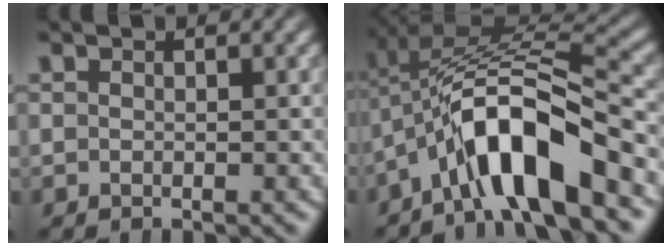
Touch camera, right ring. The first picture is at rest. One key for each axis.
{"total": 9.1, "fx": -1.1, "fy": 5.2, "fz": 7.3, "tx": -0.152, "ty": -0.012, "tz": -0.014}